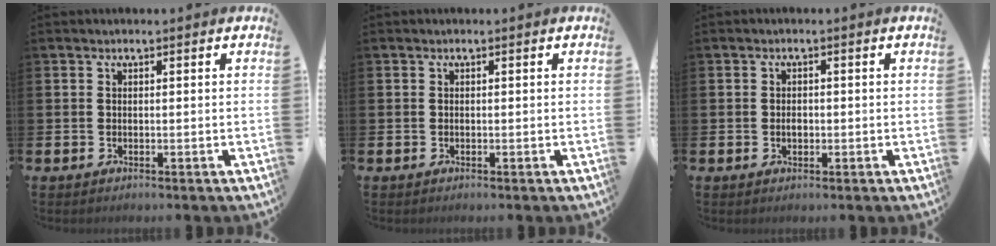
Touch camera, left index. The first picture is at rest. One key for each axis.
{"total": 0.0}
{"total": 1.5, "fx": -0.2, "fy": 1.0, "fz": 1.1, "tx": -0.011, "ty": 0.004, "tz": -0.008}